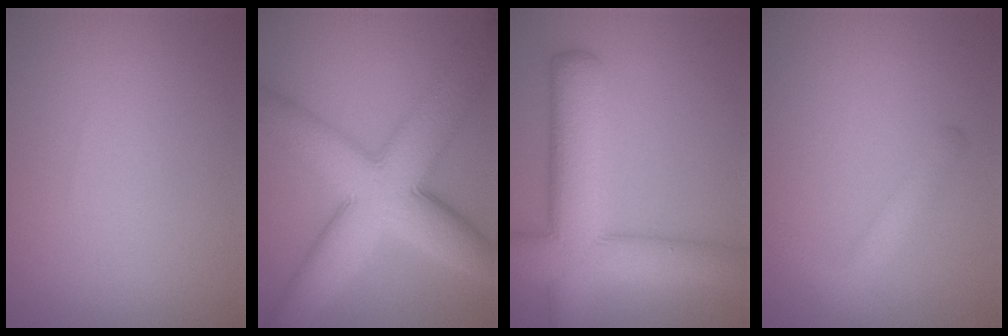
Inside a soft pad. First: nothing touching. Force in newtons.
{"total": 11.7, "press": 11.7, "slide": 0.2}
{"total": 9.4, "press": 9.4, "slide": 0.4}
{"total": 2.3, "press": 2.3, "slide": 0.1}